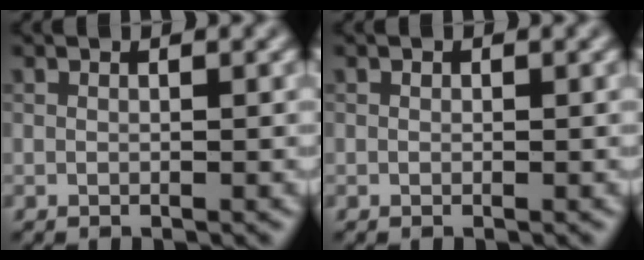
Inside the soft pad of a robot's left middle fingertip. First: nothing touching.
{"total": 0.0}